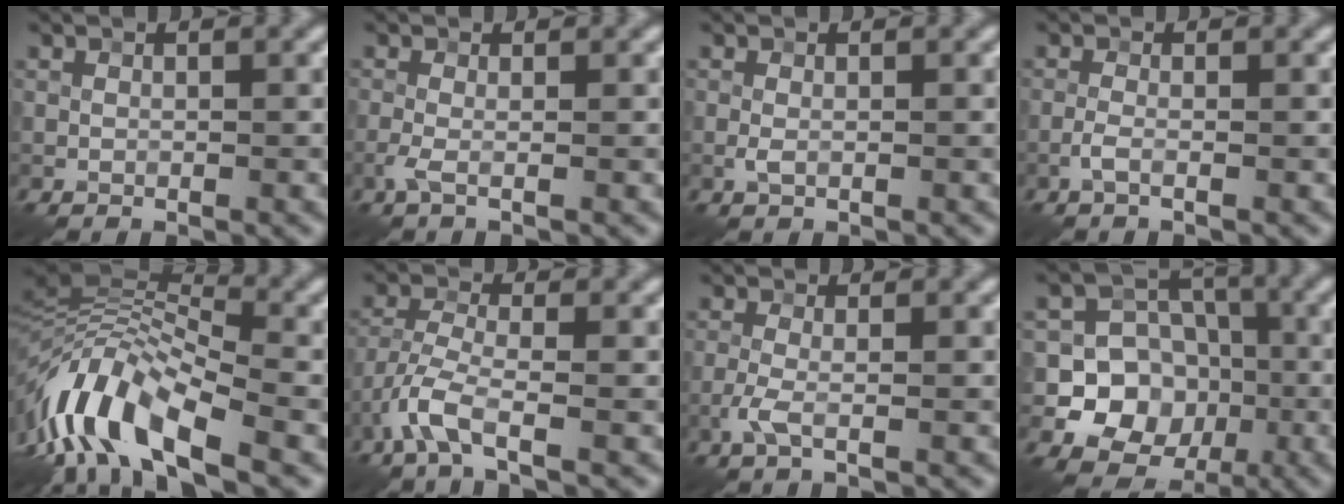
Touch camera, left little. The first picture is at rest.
{"total": 1.5, "force": [-0.5, 0.2, 1.4], "torque": [-0.033, -0.002, -0.012]}
{"total": 0.9, "force": [-0.2, 0.3, 0.8], "torque": [-0.019, -0.002, -0.003]}
{"total": 1.2, "force": [-0.6, 0.2, 1.1], "torque": [-0.024, 0.004, -0.016]}
{"total": 10.9, "force": [-4.5, 4.3, 9.0], "torque": [-0.173, 0.014, -0.095]}
{"total": 4.0, "force": [-2.3, 1.0, 3.0], "torque": [-0.070, -0.001, -0.060]}
{"total": 1.9, "force": [-0.7, 0.3, 1.7], "torque": [-0.040, 0.002, -0.020]}
{"total": 10.3, "force": [-2.5, 9.4, 3.2], "torque": [-0.043, 0.003, -0.071]}